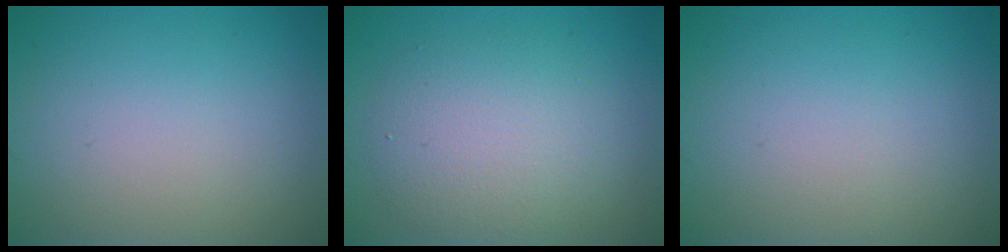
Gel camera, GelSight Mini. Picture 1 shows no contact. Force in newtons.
{"total": 5.2, "press": 5.2, "slide": 0.1}
{"total": 0.0}